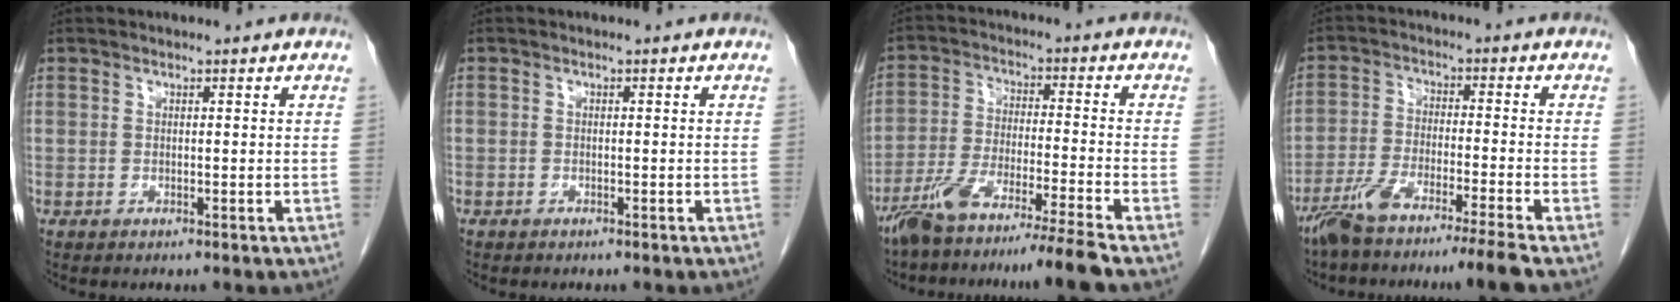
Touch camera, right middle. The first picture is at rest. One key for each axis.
{"total": 0.7, "fx": -0.5, "fy": 0.5, "fz": 0.0, "tx": -0.008, "ty": 0.003, "tz": -0.010}
{"total": 11.6, "fx": -9.6, "fy": -2.1, "fz": 6.2, "tx": -0.099, "ty": -0.024, "tz": -0.164}
{"total": 9.9, "fx": -7.8, "fy": -1.4, "fz": 5.9, "tx": -0.100, "ty": -0.024, "tz": -0.135}